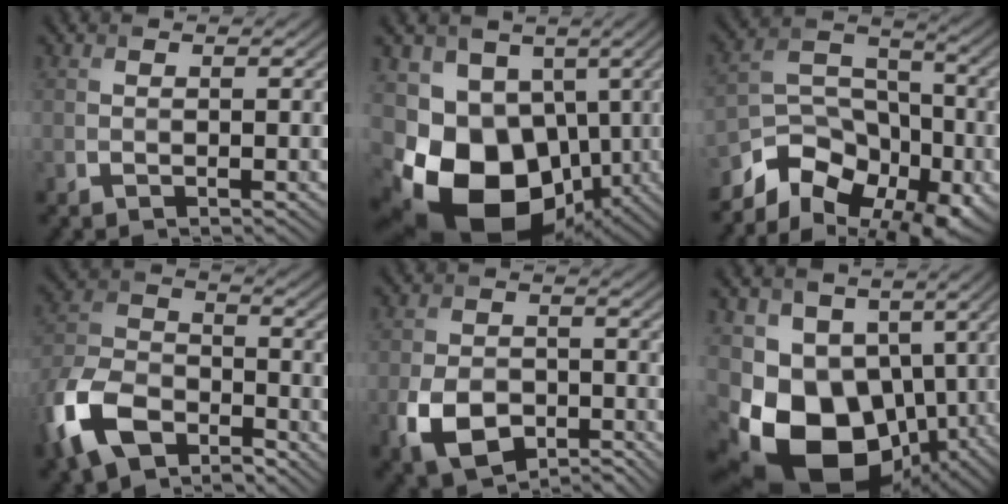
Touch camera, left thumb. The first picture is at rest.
{"total": 17.3, "force": [-4.3, 13.4, 10.1], "torque": [-0.193, -0.038, -0.081]}
{"total": 12.3, "force": [-8.4, 7.0, 5.7], "torque": [-0.113, -0.005, -0.149]}
{"total": 11.8, "force": [-7.2, 6.2, 6.9], "torque": [-0.167, -0.013, -0.157]}
{"total": 7.7, "force": [-3.7, 4.9, 4.6], "torque": [-0.101, -0.016, -0.065]}
{"total": 16.2, "force": [-3.2, 12.0, 10.4], "torque": [-0.207, -0.034, -0.050]}